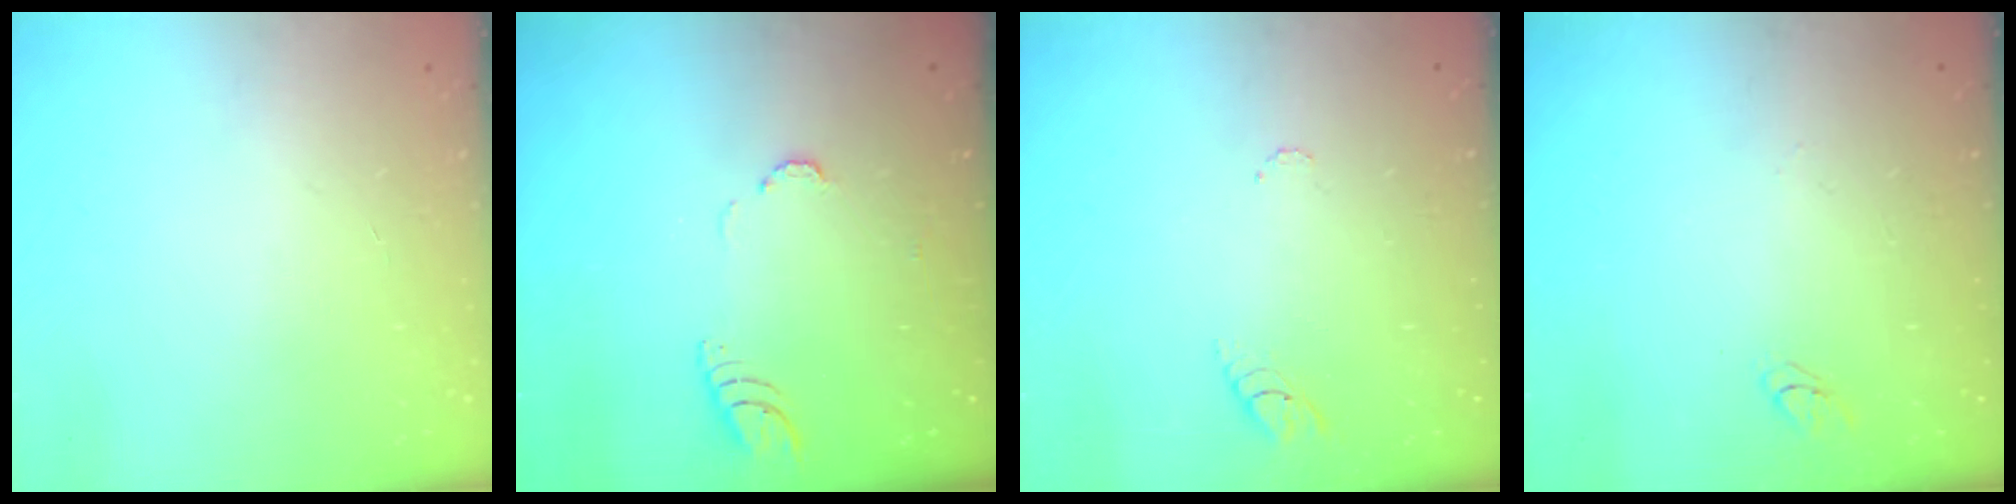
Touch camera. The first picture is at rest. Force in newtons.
{"total": 3.4, "press": 3.4, "slide": 0.3}
{"total": 4.1, "press": 4.0, "slide": 0.4}
{"total": 2.7, "press": 2.7, "slide": 0.3}